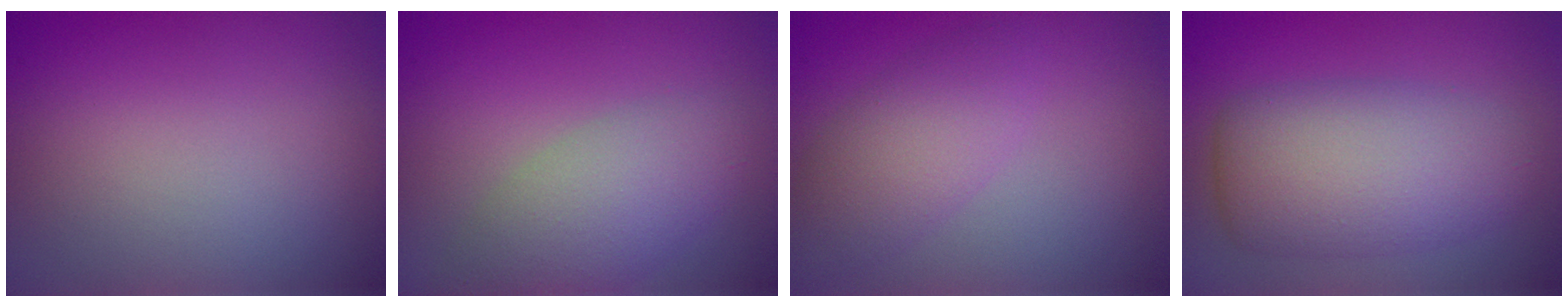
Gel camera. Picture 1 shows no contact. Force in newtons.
{"total": 4.9, "press": 4.8, "slide": 0.6}
{"total": 3.7, "press": 3.7, "slide": 0.1}
{"total": 7.5, "press": 7.5, "slide": 0.3}